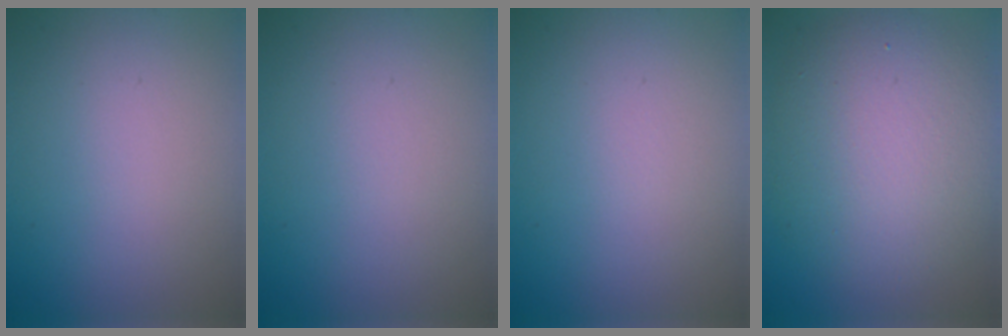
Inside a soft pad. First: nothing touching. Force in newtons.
{"total": 0.0}
{"total": 0.0}
{"total": 8.8, "press": 8.8, "slide": 0.6}